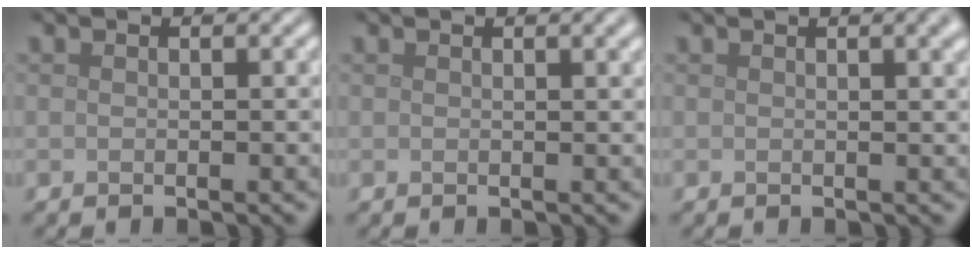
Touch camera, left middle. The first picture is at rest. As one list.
[{"total": 1.8, "force": [1.0, 0.6, 1.4], "torque": [-0.011, 0.006, 0.012]}, {"total": 3.2, "force": [1.4, 1.2, 2.6], "torque": [-0.015, 0.008, 0.015]}]